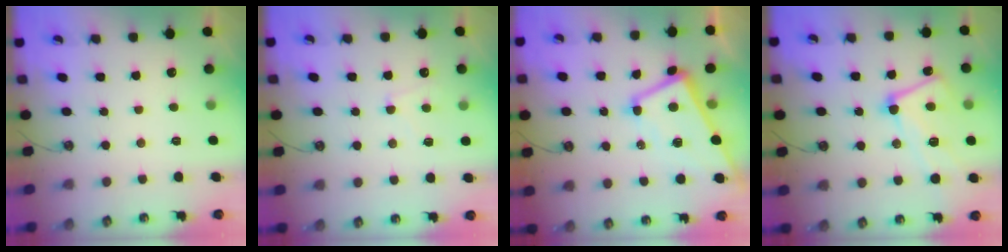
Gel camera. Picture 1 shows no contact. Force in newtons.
{"total": 1.0, "press": 0.9, "slide": 0.5}
{"total": 2.7, "press": 2.5, "slide": 1.1}
{"total": 10.3, "press": 10.2, "slide": 1.2}